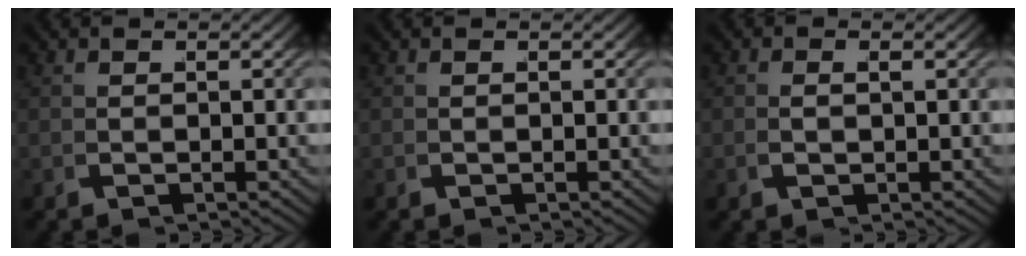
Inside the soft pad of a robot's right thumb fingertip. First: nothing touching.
{"total": 0.0}
{"total": 0.8, "force": [-0.2, 0.4, 0.7], "torque": [-0.020, 0.000, 0.001]}